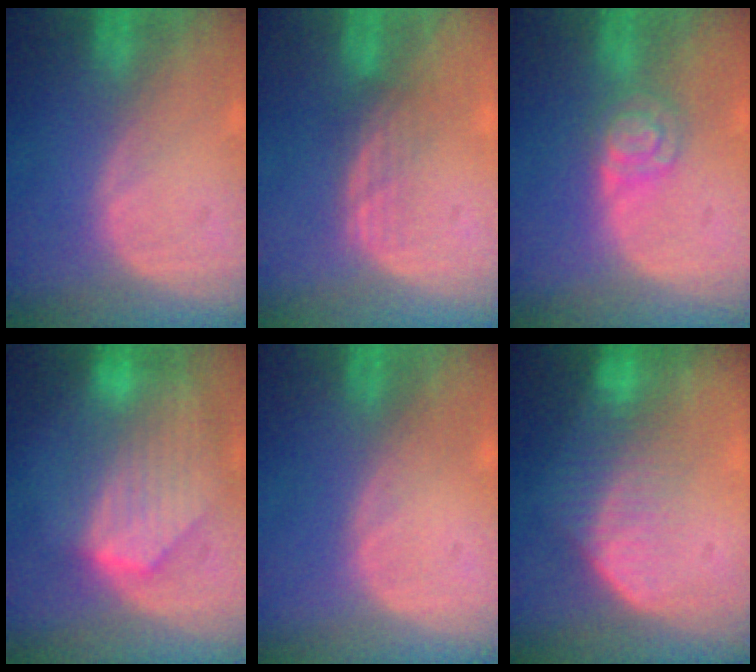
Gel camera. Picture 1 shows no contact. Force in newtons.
{"total": 2.8, "press": 2.5, "slide": 1.2}
{"total": 4.7, "press": 4.2, "slide": 2.1}
{"total": 8.6, "press": 7.9, "slide": 3.5}
{"total": 0.0}
{"total": 7.2, "press": 6.1, "slide": 3.8}